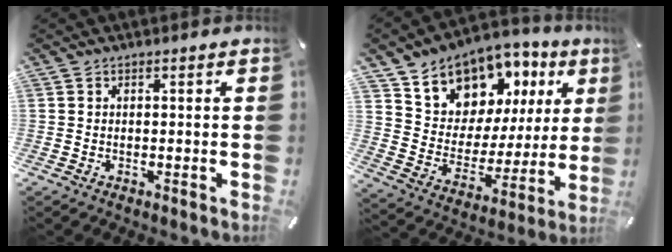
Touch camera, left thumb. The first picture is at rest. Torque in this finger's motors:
{"motor_torque": [2.49, 2.52, 1.49, -1.27, 0.18]}